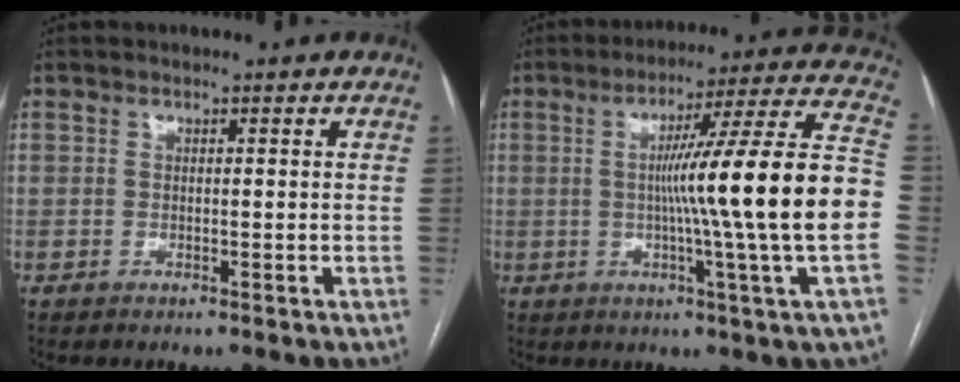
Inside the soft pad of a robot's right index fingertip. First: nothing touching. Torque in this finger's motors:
{"motor_torque": [2.14, 0.00, 1.05, 0.21]}